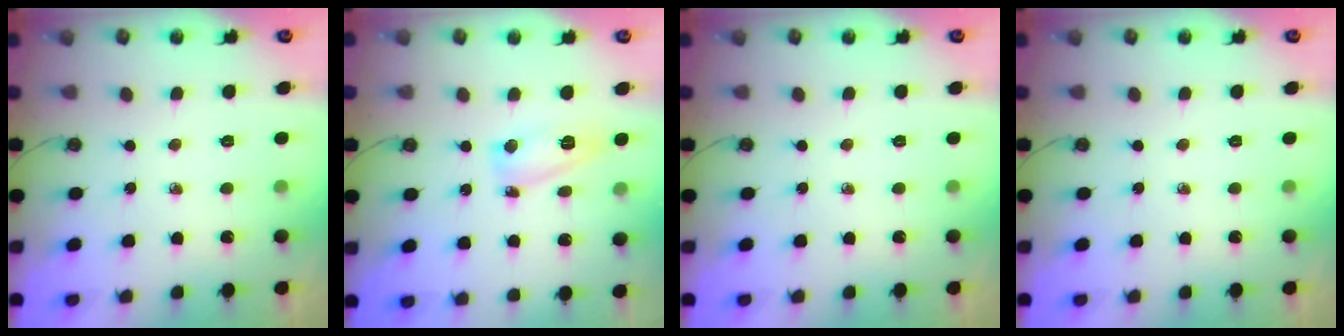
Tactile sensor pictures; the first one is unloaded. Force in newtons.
{"total": 7.2, "press": 7.2, "slide": 1.0}
{"total": 0.0}
{"total": 0.0}